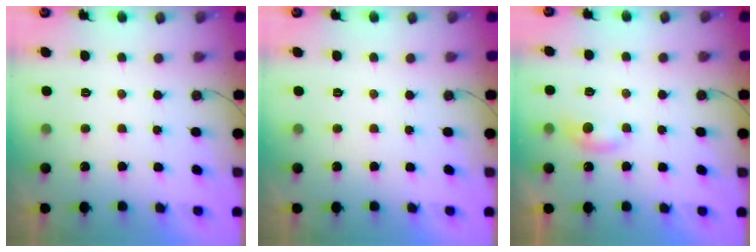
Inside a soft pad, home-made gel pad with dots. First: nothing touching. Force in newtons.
{"total": 0.0}
{"total": 5.6, "press": 5.5, "slide": 0.6}